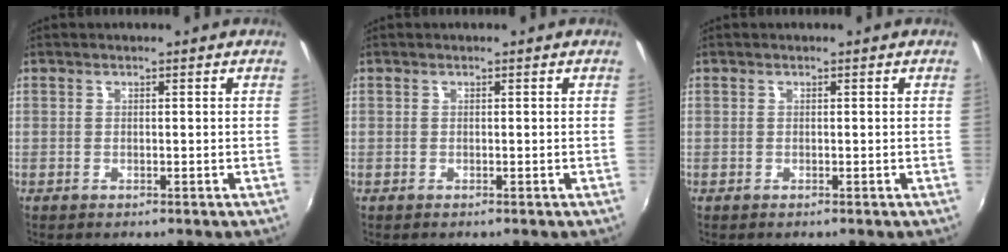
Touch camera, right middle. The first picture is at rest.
{"total": 0.0}
{"total": 0.0}